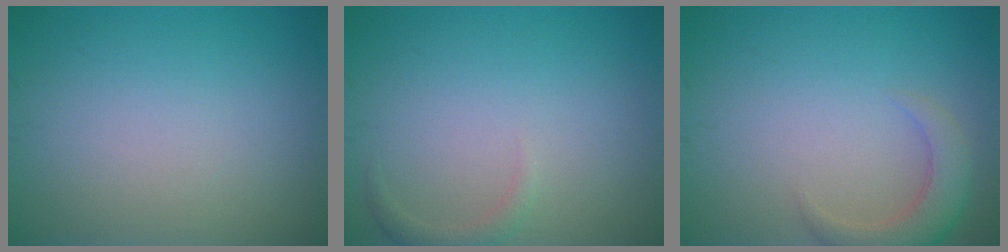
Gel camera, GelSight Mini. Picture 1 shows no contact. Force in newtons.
{"total": 1.3, "press": 1.2, "slide": 0.2}
{"total": 3.5, "press": 3.5, "slide": 0.4}